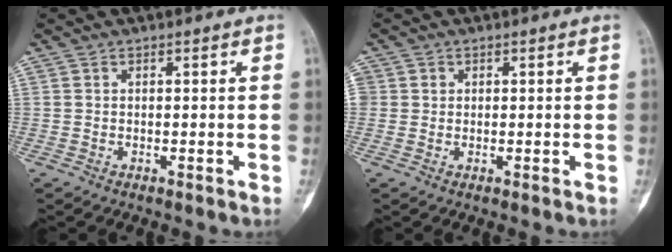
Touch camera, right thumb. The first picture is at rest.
{"total": 1.7, "force": [0.3, 1.6, 0.3], "torque": [0.006, 0.003, 0.003]}